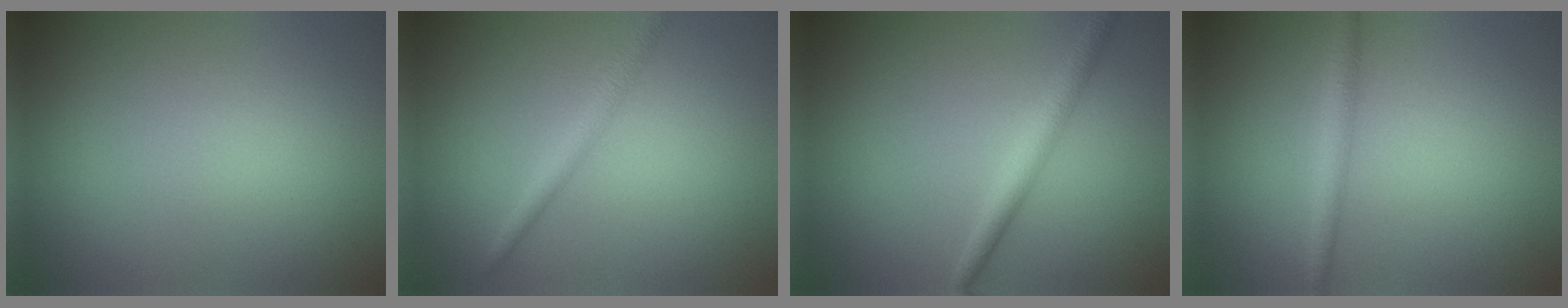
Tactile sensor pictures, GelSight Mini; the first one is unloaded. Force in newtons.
{"total": 2.2, "press": 2.2, "slide": 0.0}
{"total": 2.4, "press": 2.4, "slide": 0.1}
{"total": 2.0, "press": 2.0, "slide": 0.0}